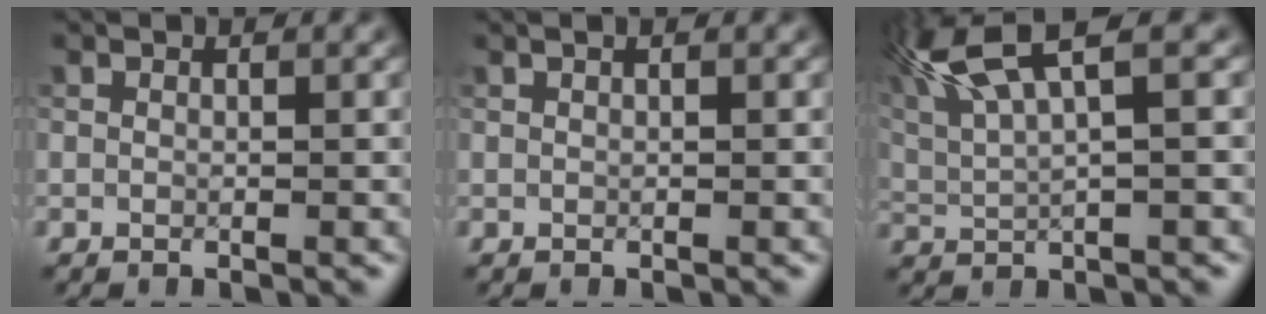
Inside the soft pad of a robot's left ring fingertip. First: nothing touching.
{"total": 0.0}
{"total": 6.7, "force": [3.9, 1.3, 5.3], "torque": [-0.117, 0.018, 0.078]}